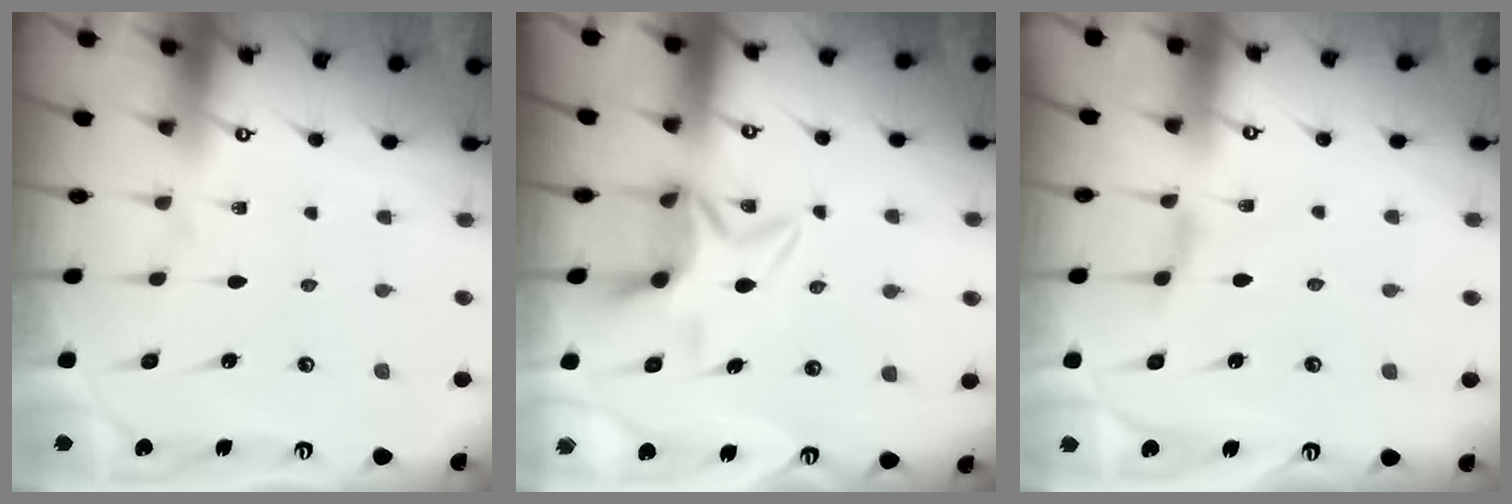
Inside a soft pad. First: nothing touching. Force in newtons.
{"total": 5.3, "press": 5.2, "slide": 1.1}
{"total": 1.5, "press": 1.5, "slide": 0.3}